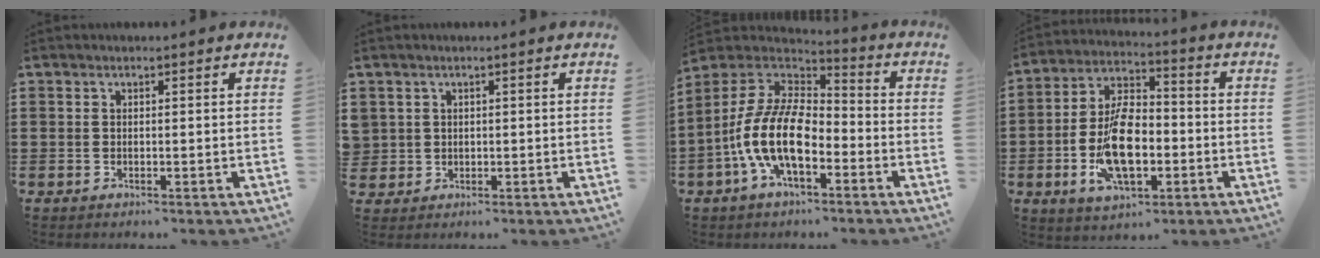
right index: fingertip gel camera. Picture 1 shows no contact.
{"total": 1.5, "force": [0.4, 1.4, 0.0], "torque": [-0.006, 0.007, 0.007]}
{"total": 13.3, "force": [-4.8, 6.2, 10.7], "torque": [-0.258, -0.004, -0.101]}
{"total": 11.6, "force": [-2.8, 6.2, 9.4], "torque": [-0.189, 0.005, -0.050]}